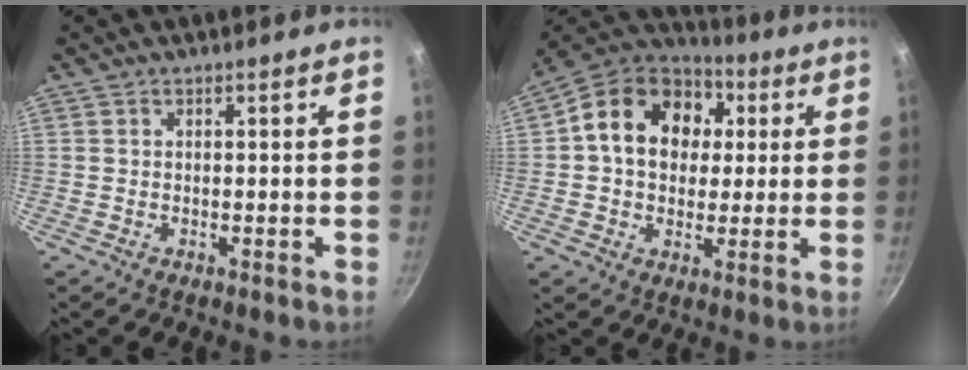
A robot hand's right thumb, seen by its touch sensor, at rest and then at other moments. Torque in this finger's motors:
{"motor_torque": [-0.45, 0.90, 0.01, 0.15, 0.08]}